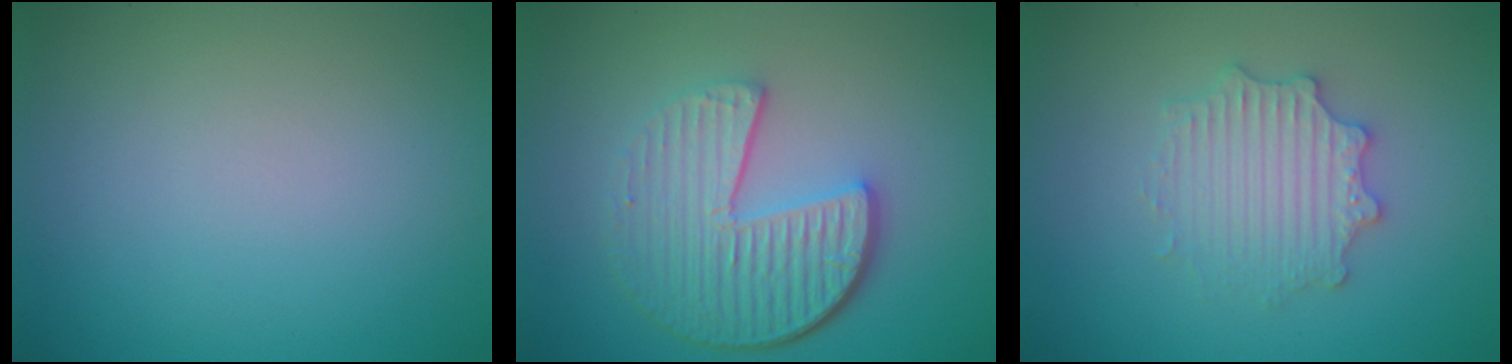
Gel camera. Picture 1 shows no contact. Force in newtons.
{"total": 6.3, "press": 4.4, "slide": 4.5}
{"total": 3.6, "press": 3.5, "slide": 0.6}